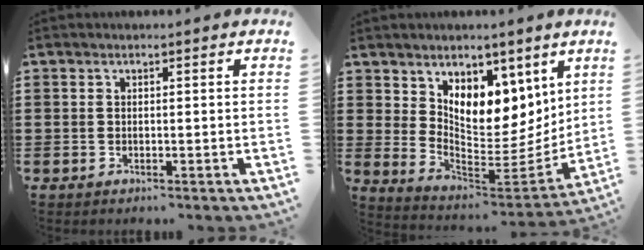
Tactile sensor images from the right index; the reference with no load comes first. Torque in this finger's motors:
{"motor_torque": [1.30, 0.78, 1.05, 0.21]}